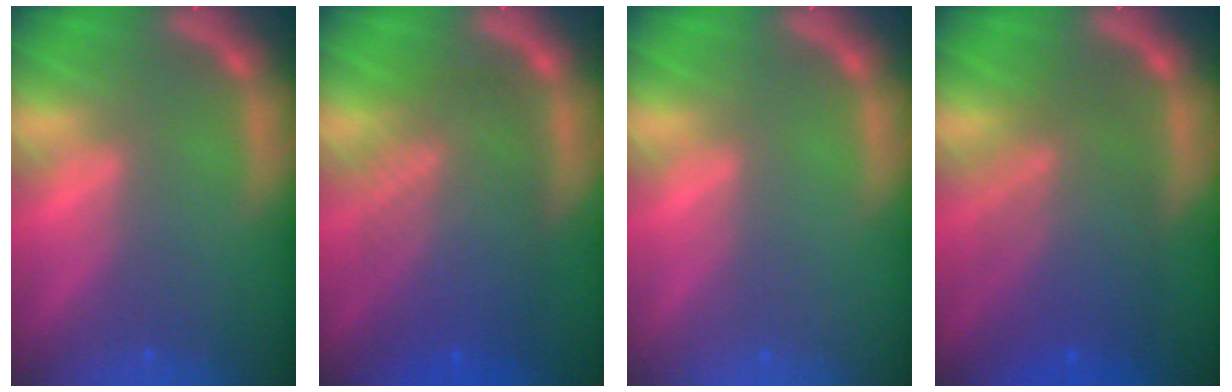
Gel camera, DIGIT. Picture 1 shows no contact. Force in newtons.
{"total": 9.0}
{"total": 0.0}
{"total": 8.0}